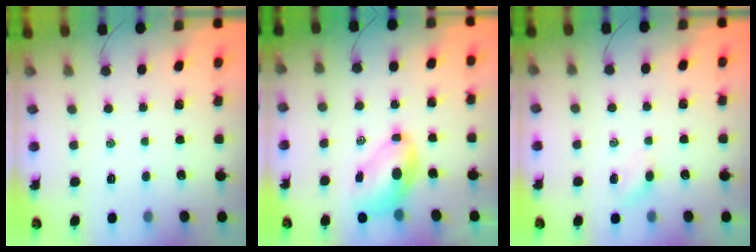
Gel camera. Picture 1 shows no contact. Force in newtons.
{"total": 7.3, "press": 7.2, "slide": 1.2}
{"total": 2.3, "press": 2.2, "slide": 0.7}